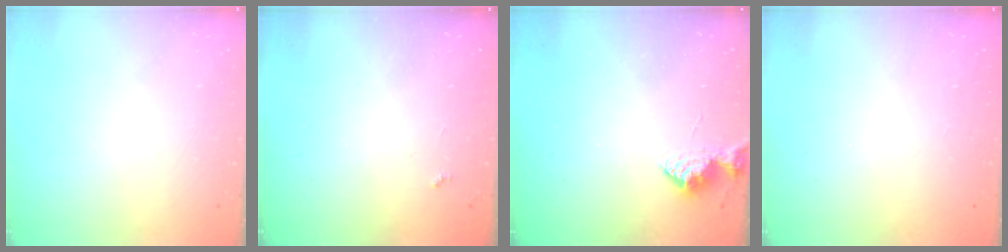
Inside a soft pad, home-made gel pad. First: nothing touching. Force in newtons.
{"total": 2.2, "press": 2.1, "slide": 0.4}
{"total": 5.8, "press": 5.8, "slide": 0.7}
{"total": 1.1, "press": 1.0, "slide": 0.1}